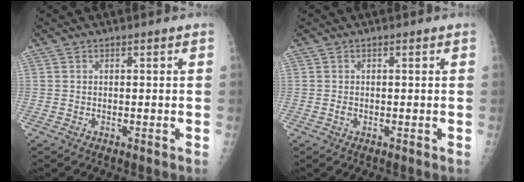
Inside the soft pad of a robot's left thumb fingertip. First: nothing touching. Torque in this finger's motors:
{"motor_torque": [-0.24, 0.44, 0.26, 0.12, 0.00]}